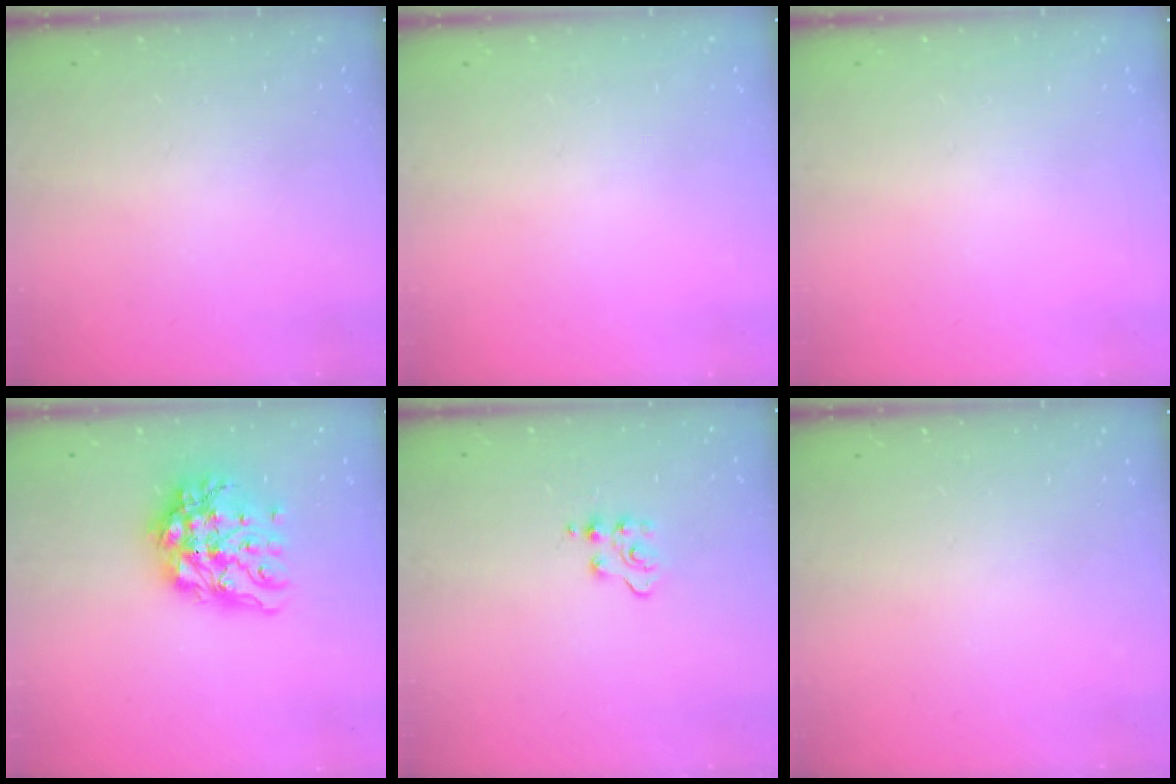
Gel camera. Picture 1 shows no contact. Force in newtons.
{"total": 0.0}
{"total": 0.0}
{"total": 13.7, "press": 13.6, "slide": 1.6}
{"total": 4.2, "press": 4.2, "slide": 0.6}
{"total": 0.0}